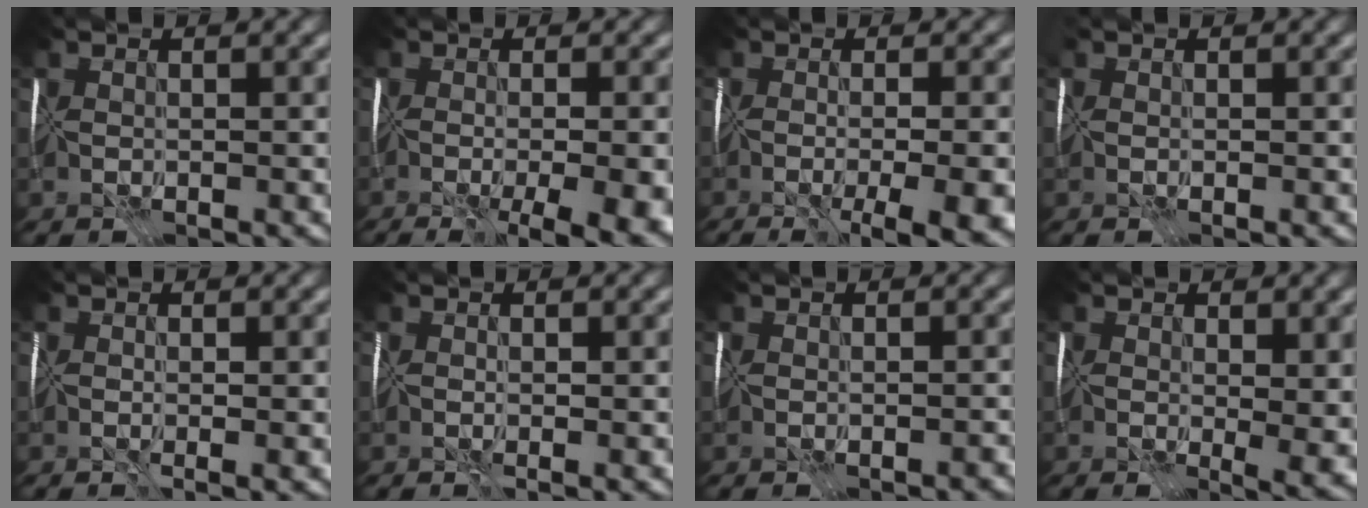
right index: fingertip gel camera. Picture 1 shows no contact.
{"total": 10.5, "force": [-4.8, 3.5, 8.7], "torque": [-0.110, -0.022, -0.036]}
{"total": 10.2, "force": [-5.3, 3.2, 8.2], "torque": [-0.096, -0.019, -0.038]}
{"total": 0.8, "force": [0.0, 0.2, 0.7], "torque": [-0.011, 0.002, 0.000]}
{"total": 1.7, "force": [-0.1, 0.3, 1.6], "torque": [-0.024, -0.004, 0.000]}
{"total": 1.0, "force": [0.1, 0.2, 1.0], "torque": [-0.013, 0.001, 0.001]}
{"total": 1.2, "force": [-1.0, 0.2, 0.6], "torque": [0.007, 0.003, -0.015]}
{"total": 6.4, "force": [0.8, 3.1, 5.5], "torque": [-0.075, -0.014, 0.028]}